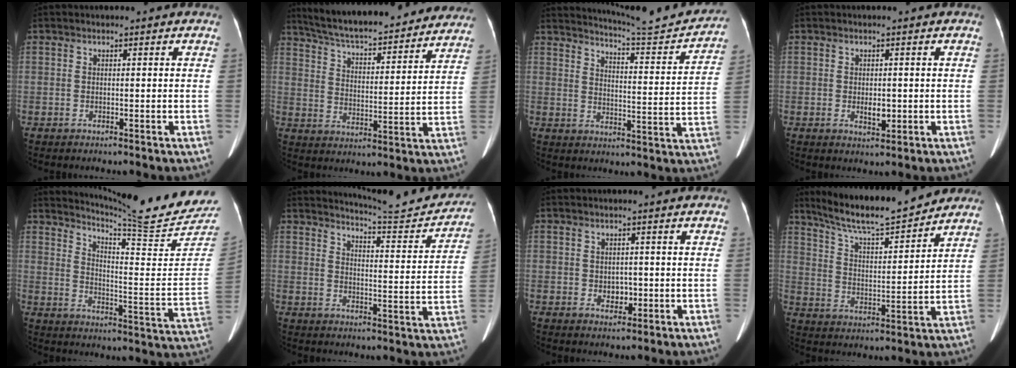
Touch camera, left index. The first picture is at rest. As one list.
[{"total": 27.5, "force": [24.8, 5.1, 10.7], "torque": [-0.178, -0.015, 0.330]}, {"total": 16.7, "force": [16.0, -0.1, 4.6], "torque": [-0.074, -0.055, 0.206]}, {"total": 2.2, "force": [-0.2, 1.2, 1.8], "torque": [-0.032, -0.004, 0.002]}, {"total": 19.3, "force": [18.5, -1.8, 5.4], "torque": [-0.092, -0.124, 0.239]}, {"total": 14.4, "force": [14.0, 0.2, 3.1], "torque": [-0.044, -0.048, 0.174]}, {"total": 2.1, "force": [-0.3, 1.7, 1.3], "torque": [-0.020, 0.002, 0.003]}, {"total": 14.9, "force": [13.5, 1.4, 6.3], "torque": [-0.112, 0.003, 0.221]}]